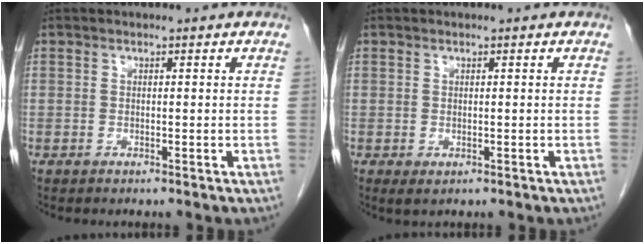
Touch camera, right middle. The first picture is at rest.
{"total": 1.0, "force": [-0.2, 0.6, 0.8], "torque": [-0.014, -0.004, 0.003]}